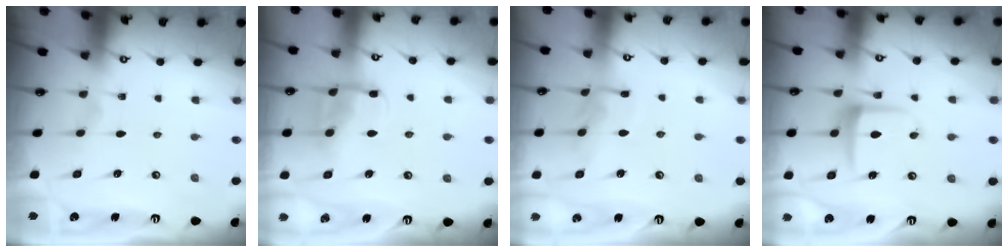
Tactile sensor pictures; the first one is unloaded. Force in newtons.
{"total": 9.4, "press": 9.3, "slide": 0.9}
{"total": 7.1, "press": 7.1, "slide": 0.5}
{"total": 7.7, "press": 7.7, "slide": 0.5}